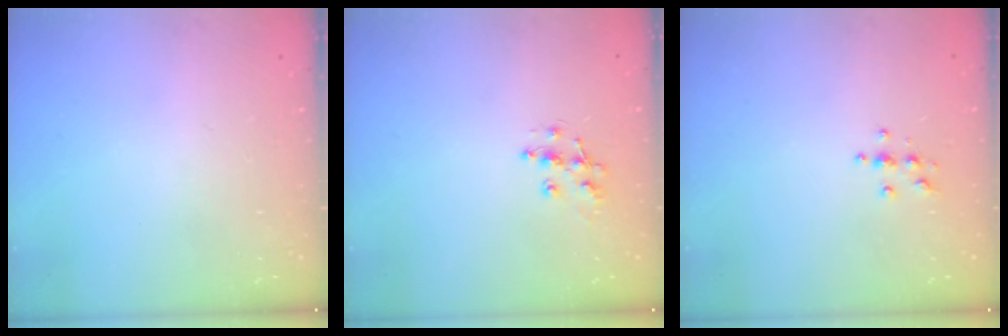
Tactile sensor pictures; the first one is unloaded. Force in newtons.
{"total": 8.5, "press": 8.4, "slide": 0.6}
{"total": 3.9, "press": 3.8, "slide": 0.4}